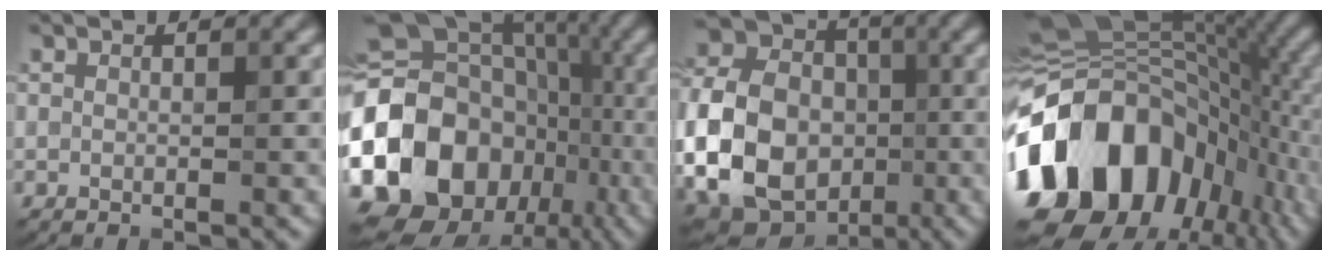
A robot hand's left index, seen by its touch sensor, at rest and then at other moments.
{"total": 19.6, "force": [-5.6, 15.9, 10.1], "torque": [-0.212, 0.001, -0.104]}
{"total": 16.1, "force": [-3.0, 13.1, 8.9], "torque": [-0.191, -0.006, -0.071]}
{"total": 18.0, "force": [-5.9, 12.6, 11.3], "torque": [-0.227, -0.003, -0.111]}